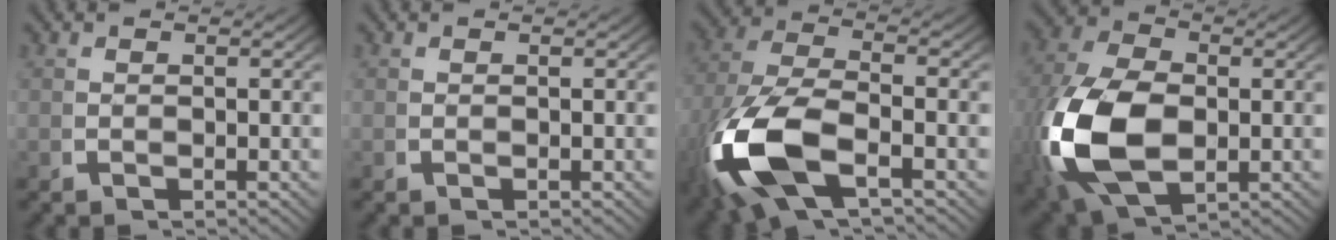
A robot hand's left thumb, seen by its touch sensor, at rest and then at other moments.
{"total": 0.0}
{"total": 12.7, "force": [-2.9, 7.1, 10.1], "torque": [-0.258, -0.036, -0.030]}
{"total": 13.9, "force": [-1.6, 9.3, 10.3], "torque": [-0.272, -0.051, -0.001]}